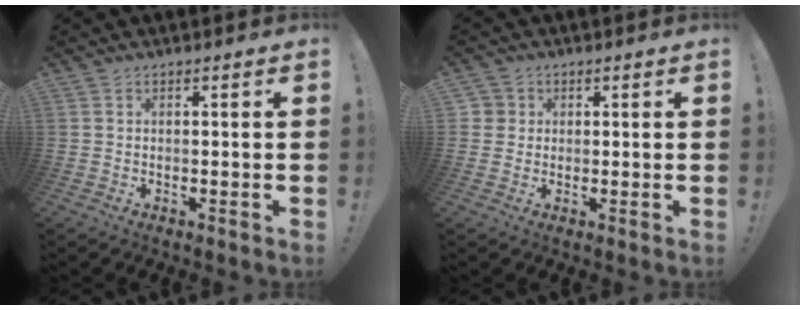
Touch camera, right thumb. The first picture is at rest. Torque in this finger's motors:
{"motor_torque": [0.08, 0.04, 0.14, -0.04, -0.05]}